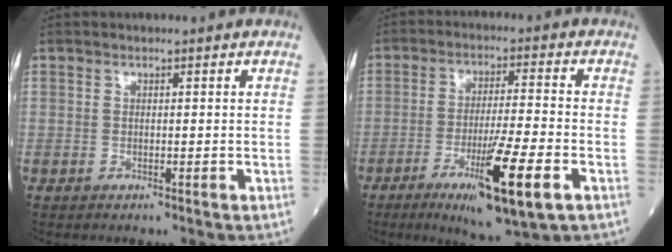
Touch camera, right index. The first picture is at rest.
{"total": 13.0, "force": [-5.7, 0.5, 11.7], "torque": [-0.202, -0.032, -0.090]}